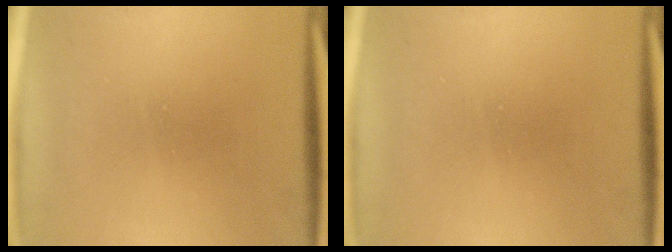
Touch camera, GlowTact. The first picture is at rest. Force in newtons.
{"total": 0.0}